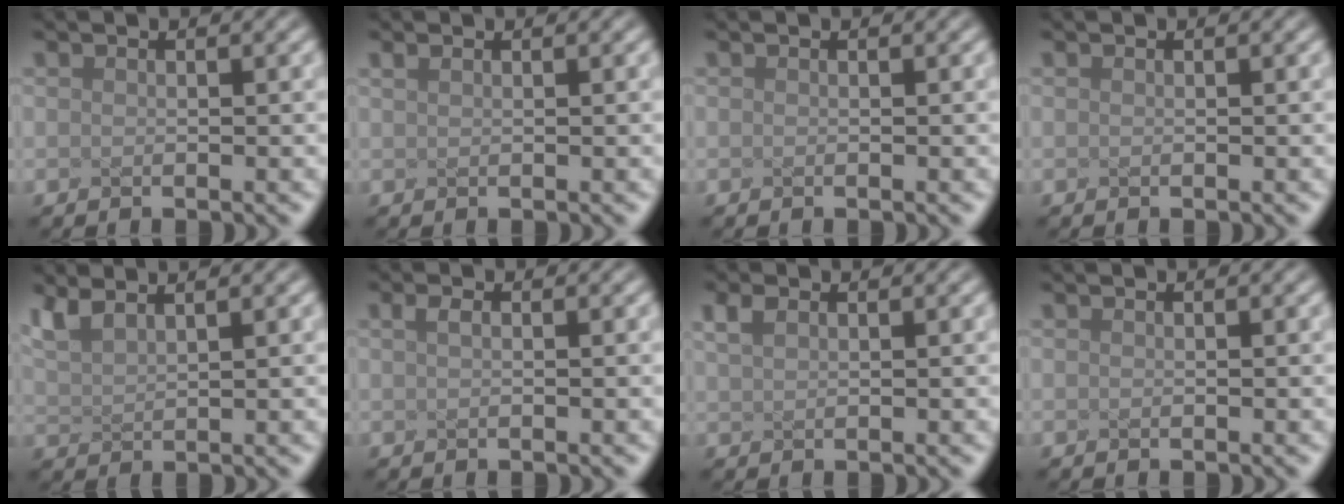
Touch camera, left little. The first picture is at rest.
{"total": 0.7, "force": [0.5, 0.2, 0.4], "torque": [-0.010, 0.002, 0.011]}
{"total": 0.0}
{"total": 0.0}
{"total": 2.8, "force": [2.3, 0.8, 1.5], "torque": [-0.043, 0.009, 0.049]}
{"total": 0.9, "force": [0.3, 0.4, 0.8], "torque": [-0.015, 0.004, 0.006]}
{"total": 1.6, "force": [1.0, 0.8, 1.0], "torque": [-0.026, 0.005, 0.022]}
{"total": 0.0}